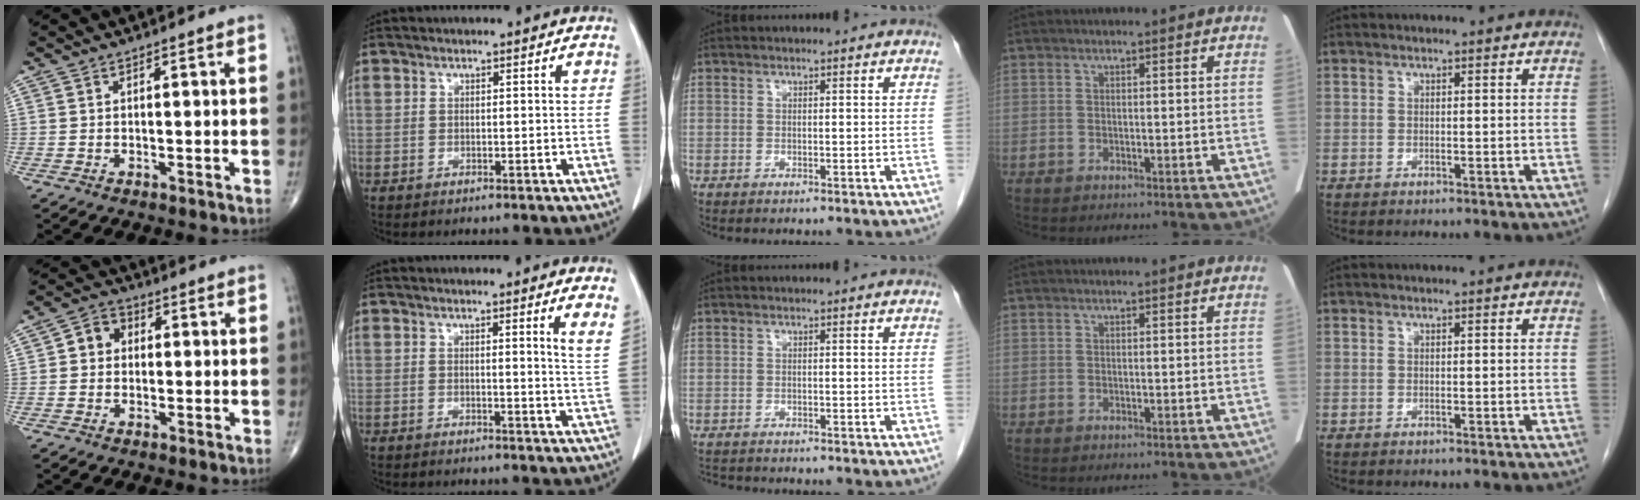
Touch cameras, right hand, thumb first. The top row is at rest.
{"thumb": {"total": 4.8, "force": [0.3, 4.1, 2.5], "torque": [-0.022, 0.016, -0.005]}, "index": {"total": 3.1, "force": [1.9, -0.8, 2.2], "torque": [-0.037, -0.019, 0.017]}, "middle": {"total": 3.2, "force": [-3.0, 0.7, 0.8], "torque": [-0.013, -0.009, -0.045]}}